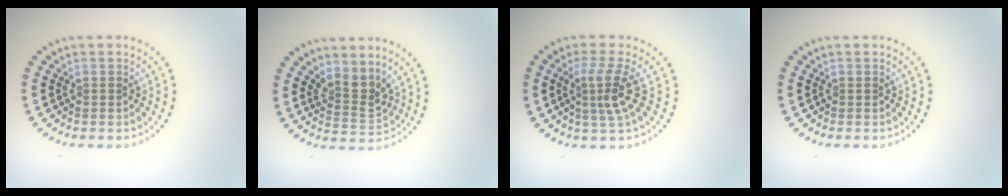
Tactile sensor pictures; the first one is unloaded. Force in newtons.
{"total": 2.7, "press": 2.0, "slide": 1.9}
{"total": 3.2, "press": 2.2, "slide": 2.3}
{"total": 0.0}